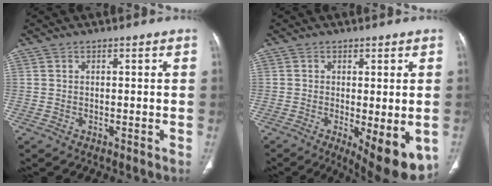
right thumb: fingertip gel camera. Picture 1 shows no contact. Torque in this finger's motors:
{"motor_torque": [0.29, 0.97, 0.12, -0.05, 0.07]}